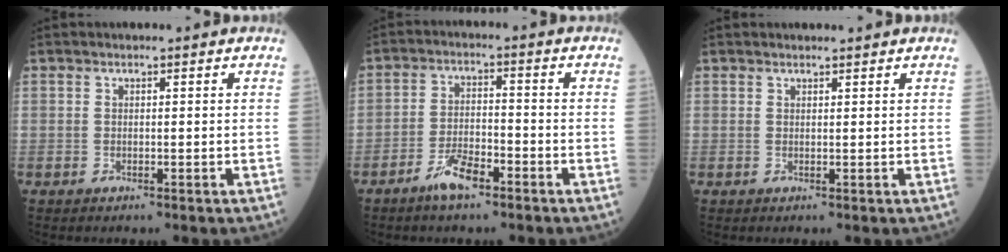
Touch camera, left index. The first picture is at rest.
{"total": 5.3, "force": [-3.8, 1.4, 3.5], "torque": [-0.076, 0.000, -0.071]}
{"total": 1.8, "force": [1.7, 0.1, 0.5], "torque": [-0.006, 0.012, 0.027]}